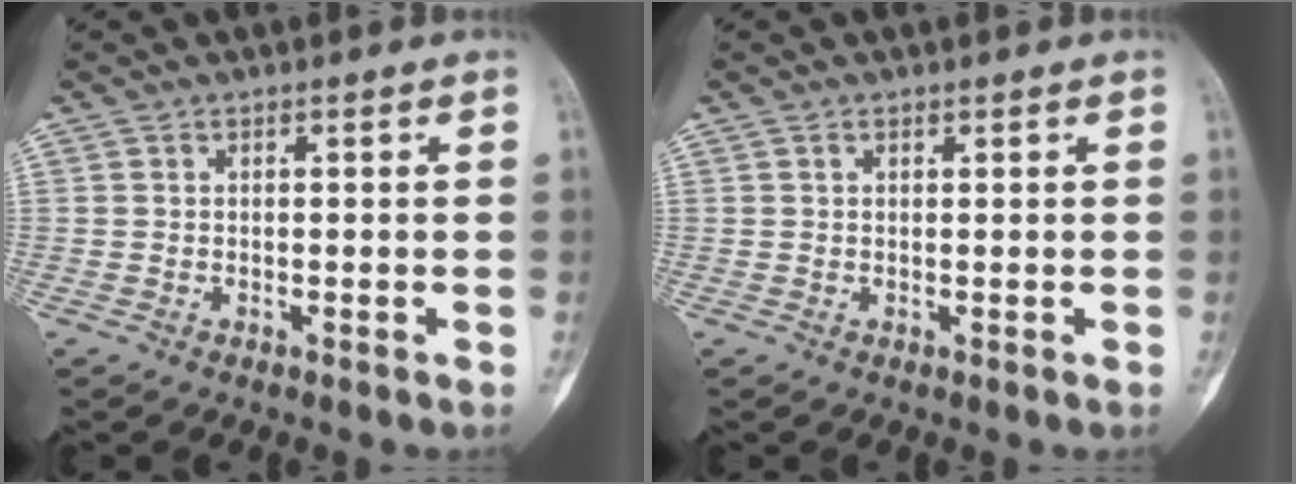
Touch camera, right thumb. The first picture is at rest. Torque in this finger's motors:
{"motor_torque": [-0.20, 0.18, 0.22, -0.04, -0.03]}